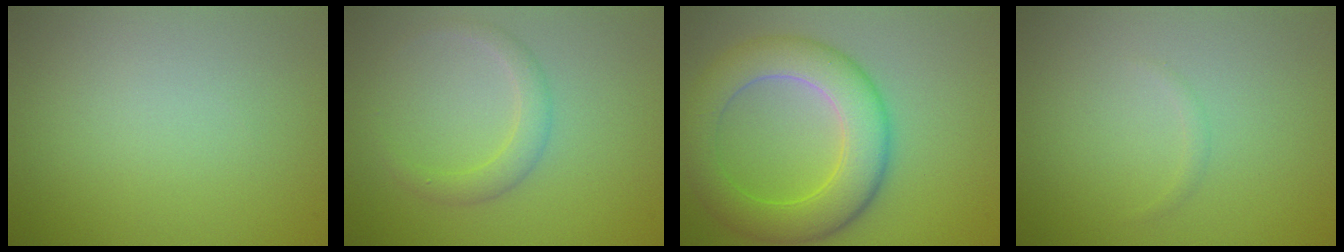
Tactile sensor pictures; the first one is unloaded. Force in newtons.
{"total": 2.0, "press": 2.0, "slide": 0.2}
{"total": 7.3, "press": 7.3, "slide": 0.1}
{"total": 0.5, "press": 0.5, "slide": 0.0}